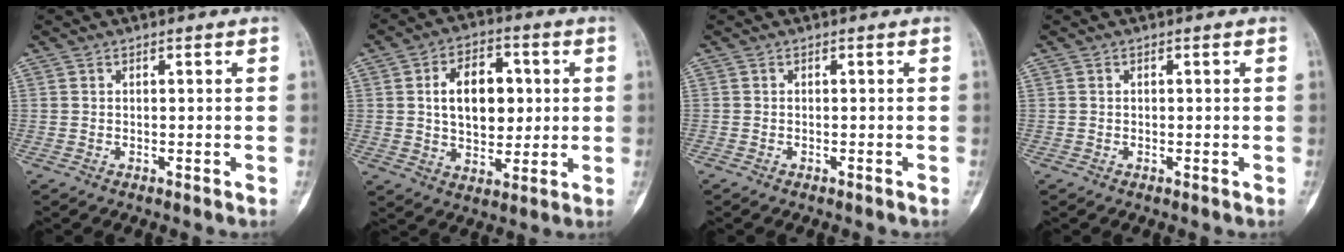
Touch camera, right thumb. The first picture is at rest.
{"total": 12.7, "force": [2.1, 8.2, 9.5], "torque": [-0.113, 0.005, 0.036]}
{"total": 0.0}
{"total": 0.0}